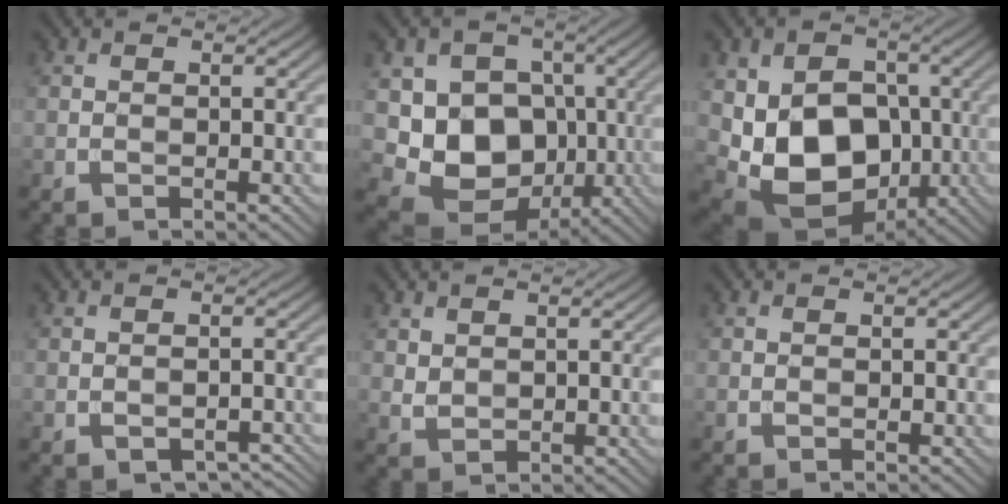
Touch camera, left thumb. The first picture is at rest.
{"total": 10.9, "force": [-0.9, 8.9, 6.1], "torque": [-0.118, -0.029, -0.027]}
{"total": 13.6, "force": [-1.8, 9.9, 9.1], "torque": [-0.156, -0.030, -0.027]}
{"total": 2.6, "force": [-1.7, 1.4, 1.4], "torque": [-0.026, -0.006, -0.015]}
{"total": 1.8, "force": [1.2, 1.0, 0.7], "torque": [-0.022, -0.002, 0.031]}
{"total": 0.0}